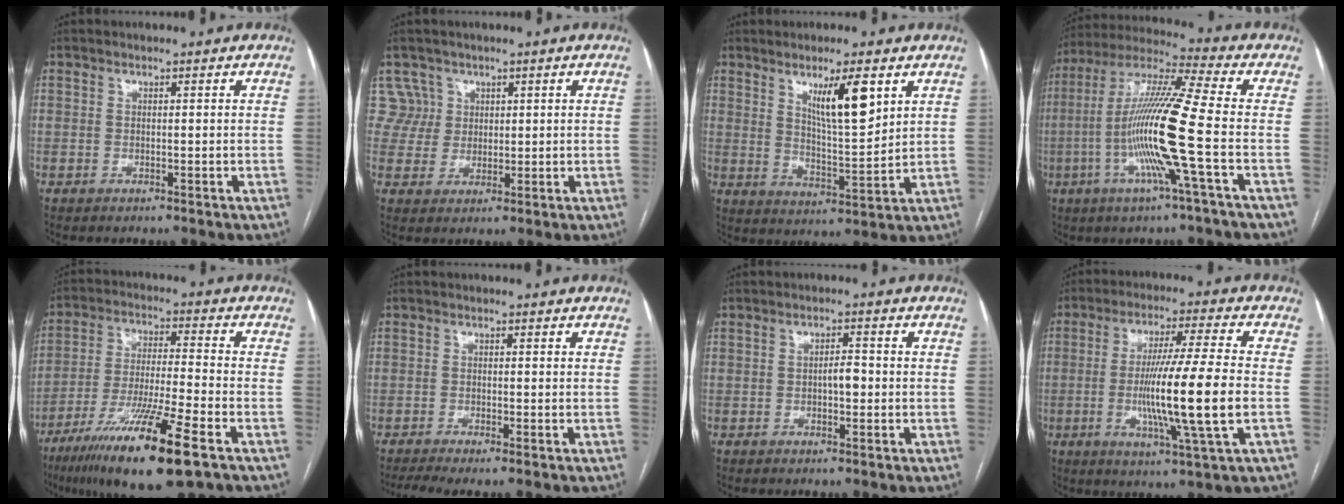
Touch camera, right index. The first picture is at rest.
{"total": 4.8, "force": [2.3, 4.0, -1.0], "torque": [0.039, 0.012, 0.045]}
{"total": 8.9, "force": [4.5, 1.3, 7.6], "torque": [-0.133, -0.011, 0.083]}
{"total": 15.7, "force": [-3.6, -1.3, 15.3], "torque": [-0.300, -0.007, -0.081]}
{"total": 16.7, "force": [-9.5, 0.6, 13.8], "torque": [-0.259, -0.043, -0.165]}
{"total": 3.4, "force": [-2.2, 0.3, 2.5], "torque": [-0.050, -0.006, -0.039]}
{"total": 2.4, "force": [-0.3, 1.0, 2.2], "torque": [-0.034, 0.005, -0.003]}
{"total": 14.3, "force": [-2.2, -0.9, 14.1], "torque": [-0.261, -0.014, -0.044]}